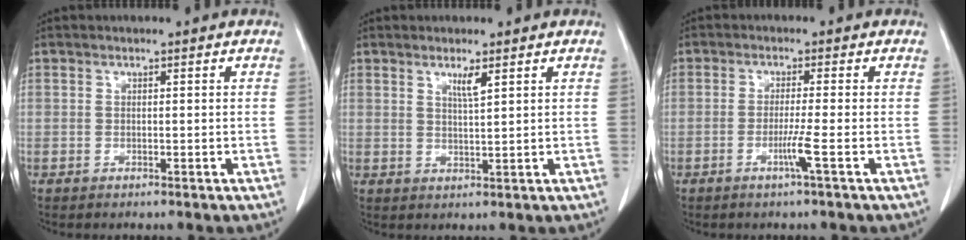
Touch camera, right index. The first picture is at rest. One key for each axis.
{"total": 2.4, "fx": 1.4, "fy": -0.1, "fz": 1.9, "tx": -0.039, "ty": -0.006, "tz": 0.028}
{"total": 3.1, "fx": -1.3, "fy": -1.0, "fz": 2.6, "tx": -0.055, "ty": -0.007, "tz": -0.027}